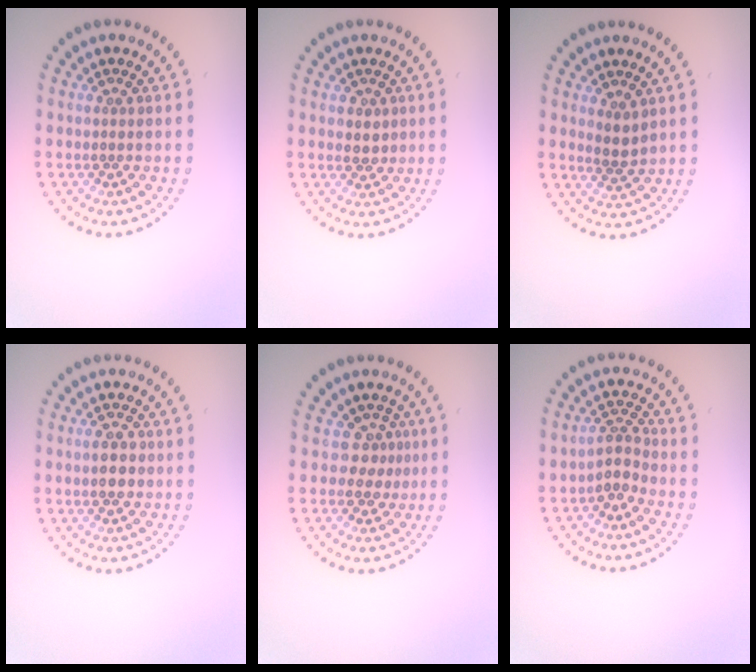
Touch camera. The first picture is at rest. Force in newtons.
{"total": 1.4, "press": 1.2, "slide": 0.6}
{"total": 1.7, "press": 1.4, "slide": 1.0}
{"total": 2.2, "press": 2.2, "slide": 0.0}
{"total": 2.2, "press": 1.5, "slide": 1.6}
{"total": 2.2, "press": 1.6, "slide": 1.4}